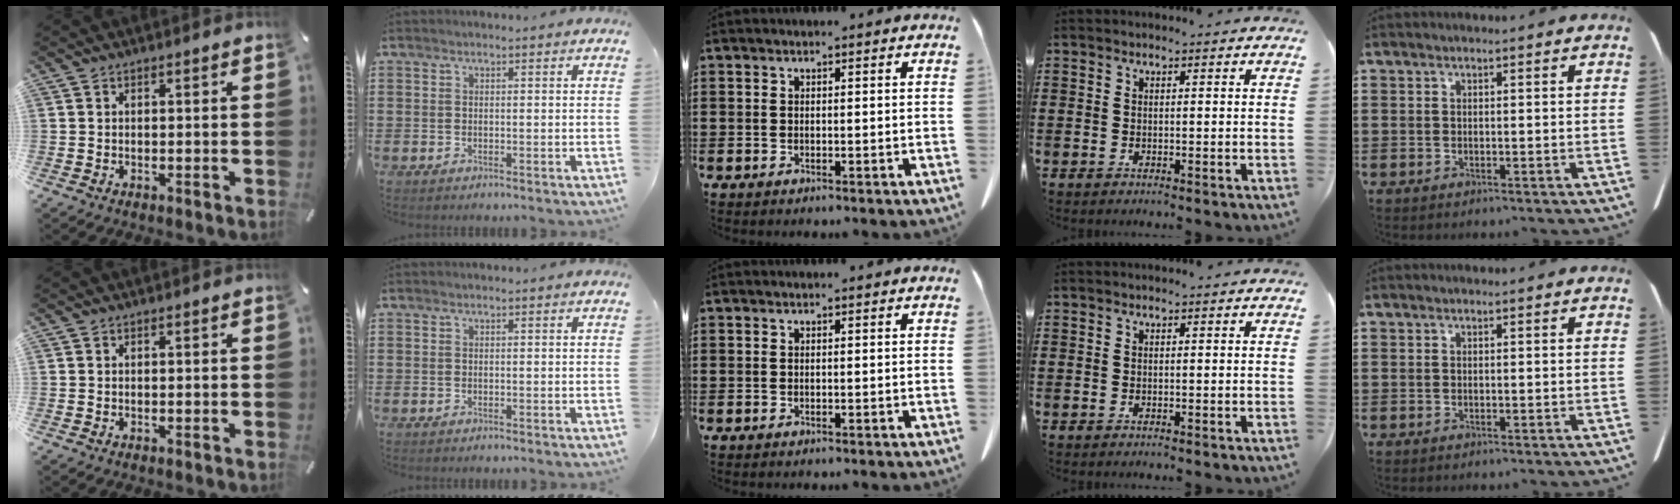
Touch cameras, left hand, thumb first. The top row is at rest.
{}